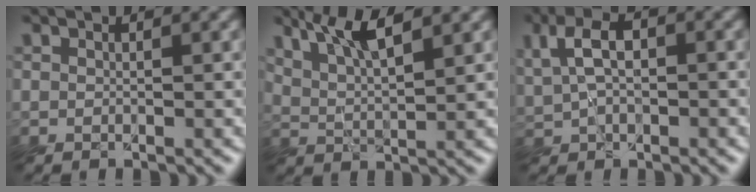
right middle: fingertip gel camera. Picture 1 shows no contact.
{"total": 3.9, "force": [2.6, 0.6, 2.8], "torque": [-0.051, 0.001, 0.046]}
{"total": 5.2, "force": [0.7, 3.0, 4.2], "torque": [-0.079, 0.014, 0.002]}